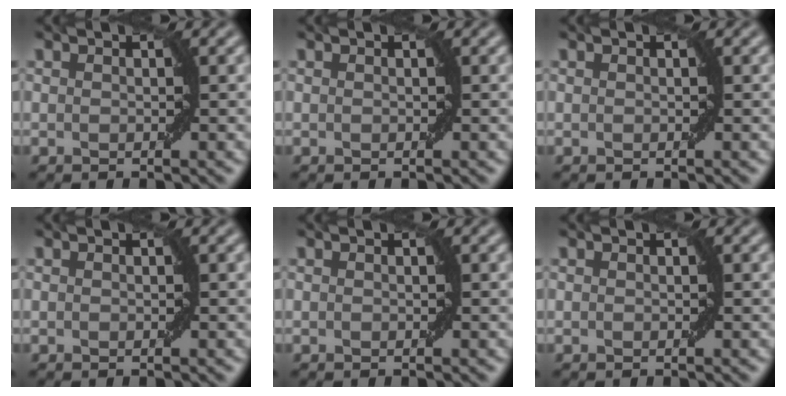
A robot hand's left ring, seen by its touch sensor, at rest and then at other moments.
{"total": 0.0}
{"total": 0.0}
{"total": 0.0}
{"total": 0.0}
{"total": 0.0}